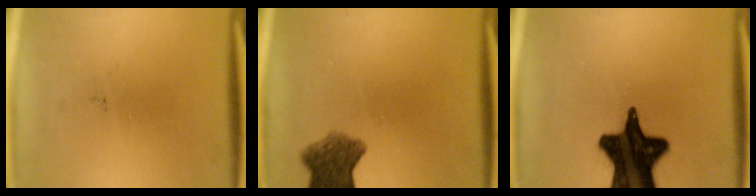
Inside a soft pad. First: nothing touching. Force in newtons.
{"total": 6.7}
{"total": 19.5}